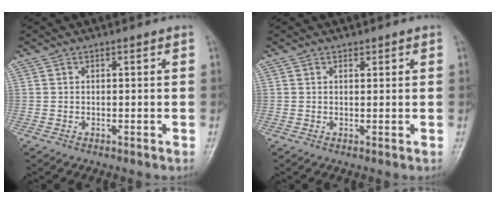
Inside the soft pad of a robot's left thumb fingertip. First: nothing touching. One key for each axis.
{"total": 0.9, "fx": 0.6, "fy": 0.6, "fz": 0.4, "tx": 0.001, "ty": -0.004, "tz": 0.007}